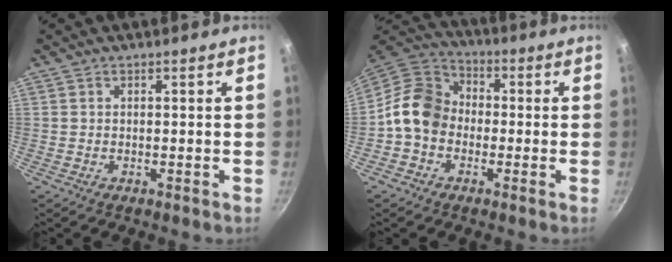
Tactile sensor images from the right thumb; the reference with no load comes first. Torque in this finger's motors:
{"motor_torque": [1.59, 1.81, 0.71, -0.91, 0.10]}